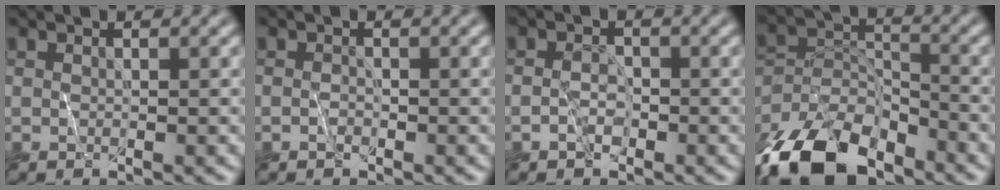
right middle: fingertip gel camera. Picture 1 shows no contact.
{"total": 1.0, "force": [-0.9, 0.0, -0.5], "torque": [0.009, -0.005, -0.015]}
{"total": 1.6, "force": [-1.6, 0.3, -0.3], "torque": [0.007, -0.003, -0.029]}
{"total": 10.8, "force": [-9.2, 4.2, 3.8], "torque": [-0.084, -0.012, -0.173]}